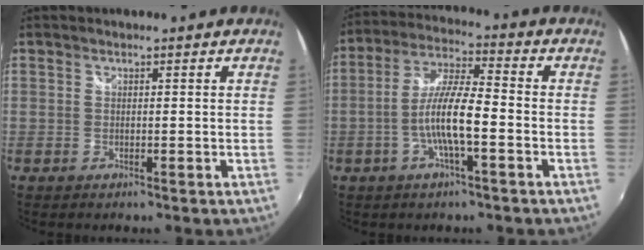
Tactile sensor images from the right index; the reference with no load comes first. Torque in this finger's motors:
{"motor_torque": [1.54, -0.47, 0.84, 0.20]}